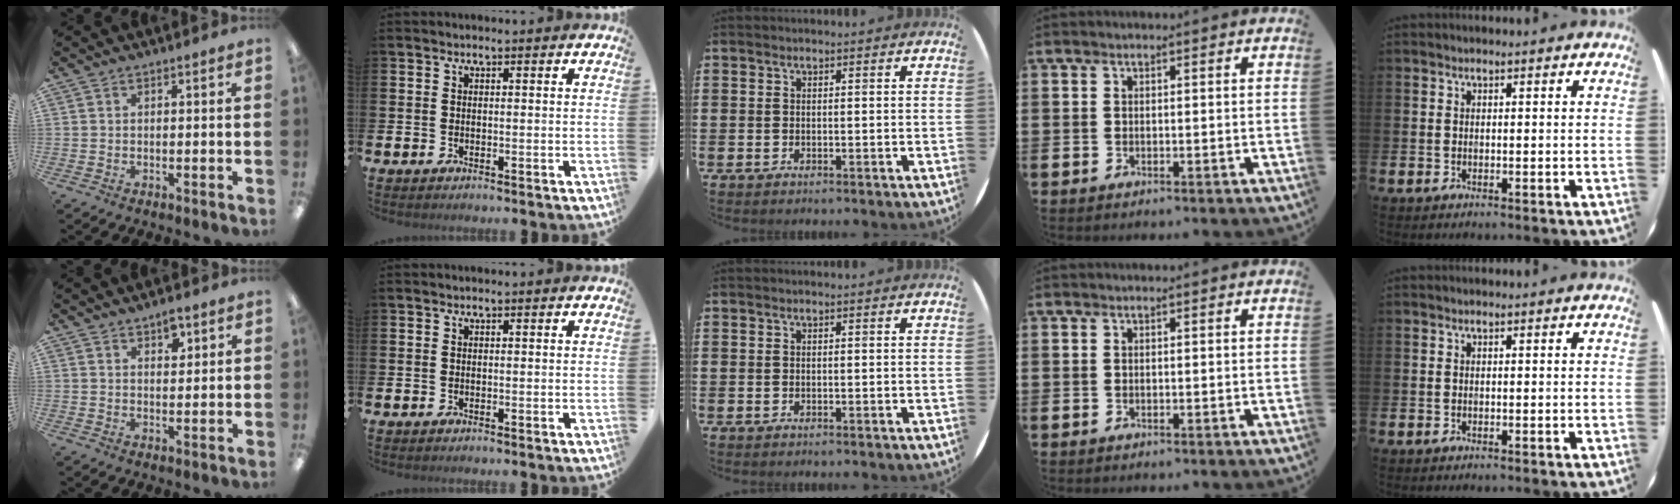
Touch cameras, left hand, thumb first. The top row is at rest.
{"thumb": {"total": 3.9, "force": [2.6, 2.0, 2.0], "torque": [-0.012, -0.014, 0.040]}}